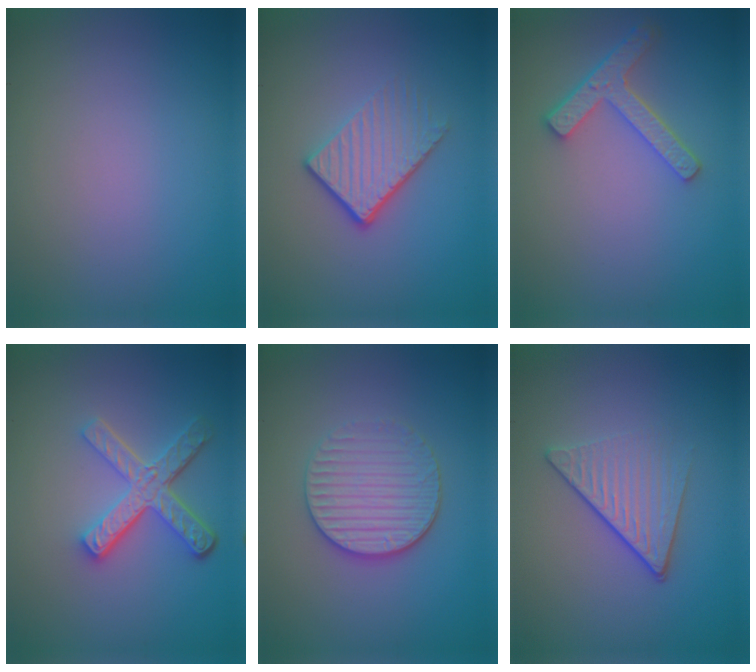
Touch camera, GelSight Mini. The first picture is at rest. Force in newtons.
{"total": 3.9, "press": 2.7, "slide": 2.9}
{"total": 3.9, "press": 3.1, "slide": 2.3}
{"total": 4.7, "press": 3.4, "slide": 3.2}
{"total": 3.9, "press": 3.4, "slide": 1.9}
{"total": 4.1, "press": 2.9, "slide": 2.9}